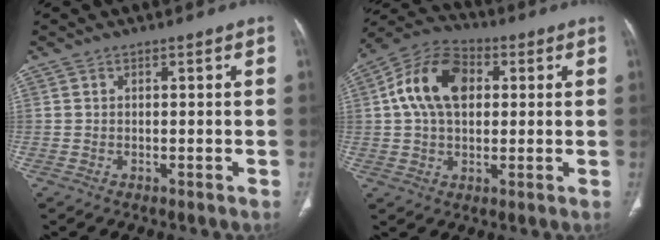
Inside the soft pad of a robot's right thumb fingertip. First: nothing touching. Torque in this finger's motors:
{"motor_torque": [-0.37, 0.71, 0.51, -0.16, 0.20]}